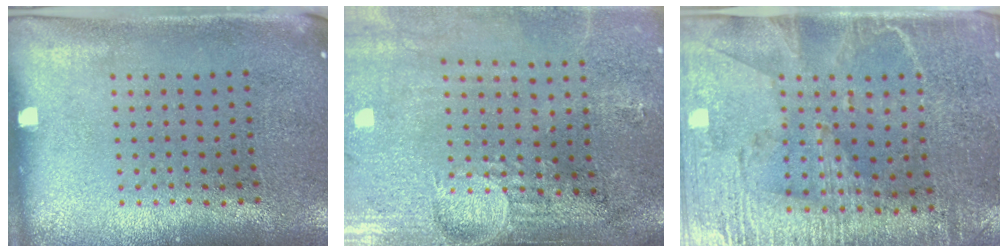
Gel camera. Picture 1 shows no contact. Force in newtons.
{"total": 4.4, "press": 3.6, "slide": 2.6}
{"total": 3.3, "press": 3.0, "slide": 1.5}